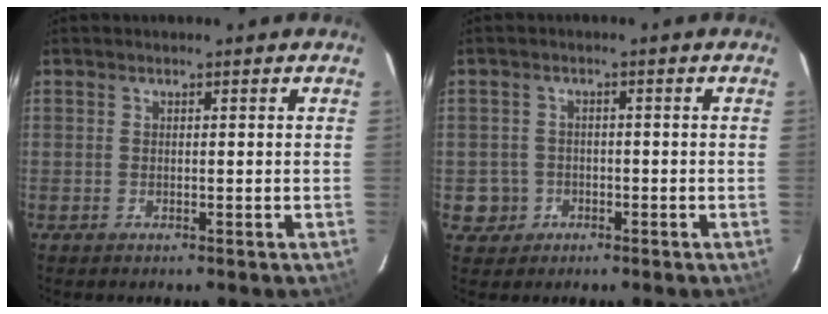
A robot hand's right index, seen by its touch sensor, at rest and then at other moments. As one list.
[{"total": 4.4, "force": [-1.4, 4.2, 0.2], "torque": [-0.014, 0.020, -0.018]}]